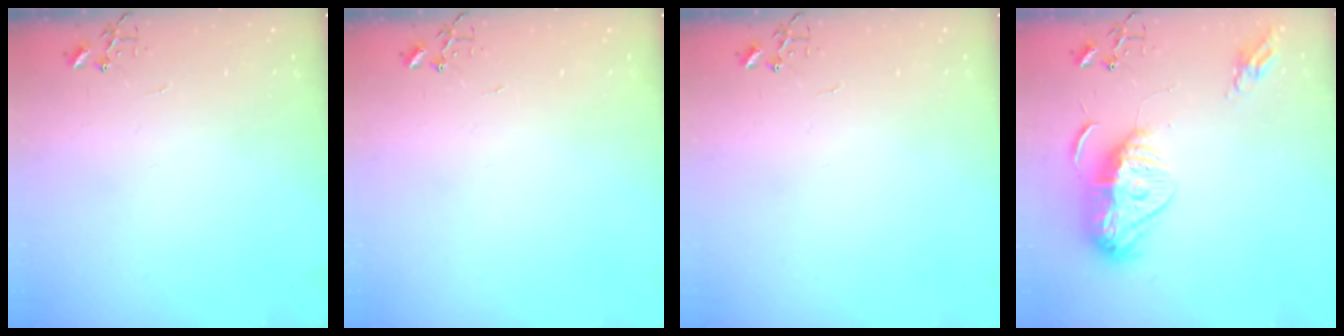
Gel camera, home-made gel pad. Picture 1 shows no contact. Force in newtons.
{"total": 0.0}
{"total": 0.0}
{"total": 14.4, "press": 14.3, "slide": 1.2}